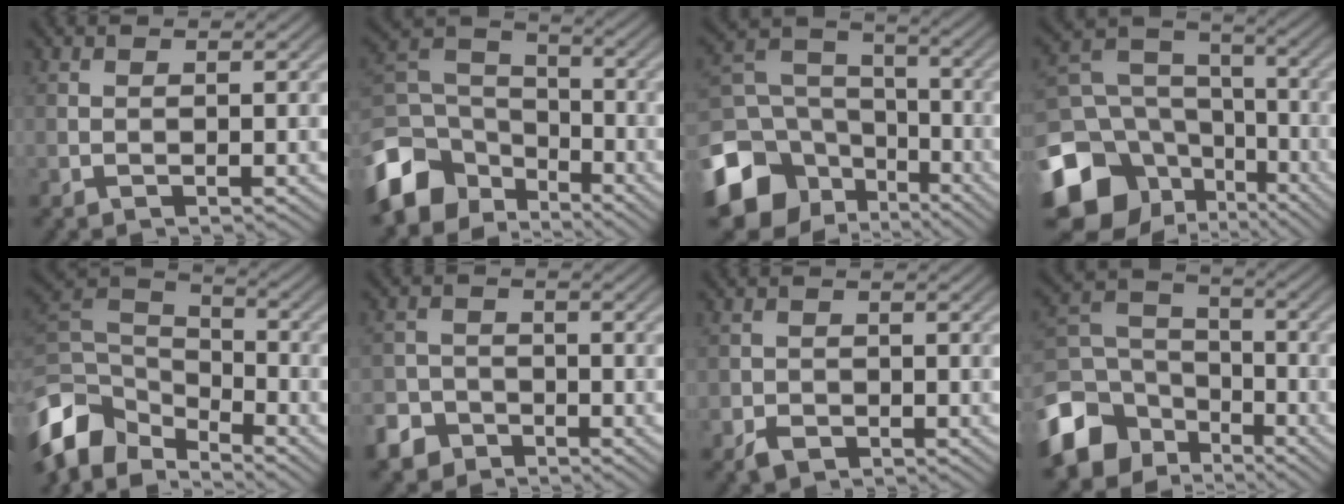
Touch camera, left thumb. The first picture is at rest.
{"total": 12.4, "force": [-6.9, 8.2, 6.1], "torque": [-0.163, -0.014, -0.143]}
{"total": 14.0, "force": [-6.7, 10.3, 6.7], "torque": [-0.196, -0.031, -0.121]}
{"total": 17.0, "force": [-7.6, 12.9, 8.1], "torque": [-0.240, -0.028, -0.119]}
{"total": 10.1, "force": [-5.7, 5.9, 5.9], "torque": [-0.151, -0.003, -0.123]}
{"total": 4.6, "force": [-3.3, 2.9, 1.2], "torque": [-0.027, -0.002, -0.069]}
{"total": 2.1, "force": [-1.2, 1.6, 0.7], "torque": [-0.009, -0.004, -0.027]}
{"total": 12.0, "force": [-6.6, 8.4, 5.5], "torque": [-0.152, -0.019, -0.138]}